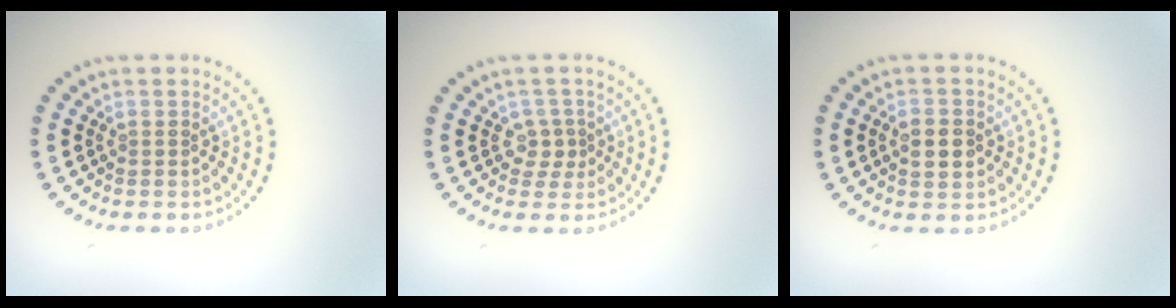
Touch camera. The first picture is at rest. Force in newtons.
{"total": 1.7, "press": 1.3, "slide": 1.2}
{"total": 2.8, "press": 2.8, "slide": 0.0}